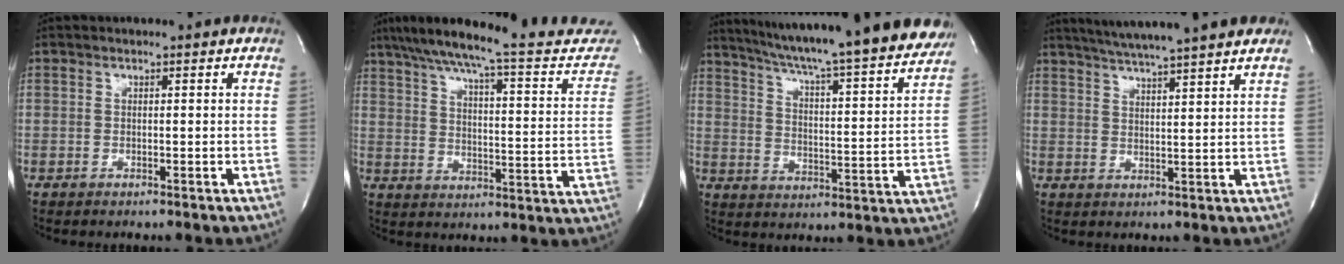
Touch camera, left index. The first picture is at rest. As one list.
[{"total": 26.1, "force": [23.2, 2.5, 11.7], "torque": [-0.174, -0.041, 0.298]}, {"total": 27.8, "force": [25.0, 1.4, 12.2], "torque": [-0.193, -0.057, 0.323]}, {"total": 15.8, "force": [13.7, 0.2, 7.9], "torque": [-0.132, 0.025, 0.187]}]